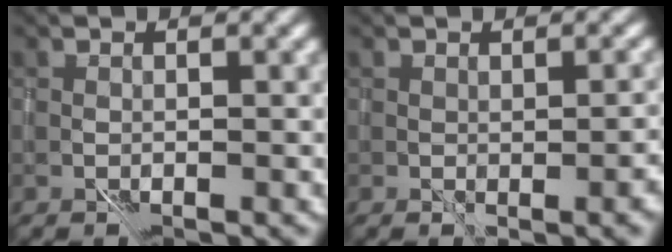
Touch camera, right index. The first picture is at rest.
{"total": 2.2, "force": [0.2, 0.5, 2.1], "torque": [-0.020, 0.005, 0.015]}